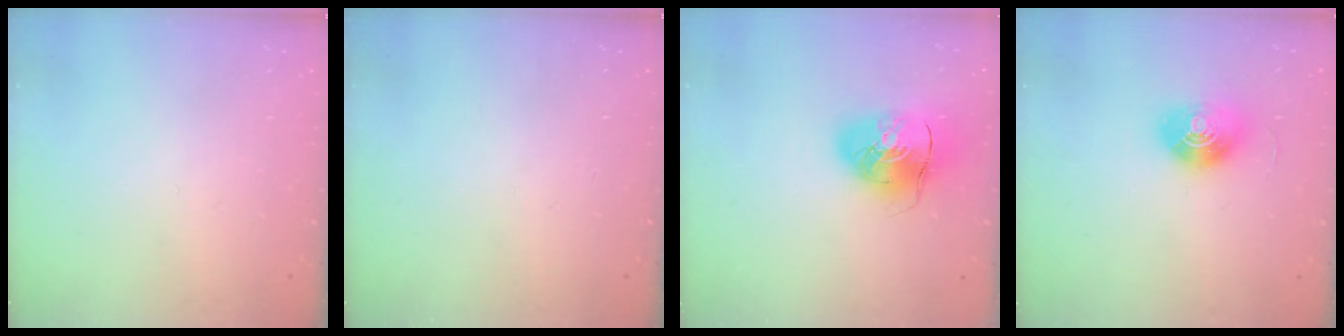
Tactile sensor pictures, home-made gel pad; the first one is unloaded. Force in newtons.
{"total": 0.0}
{"total": 11.4, "press": 11.3, "slide": 1.8}
{"total": 9.9, "press": 9.9, "slide": 0.9}